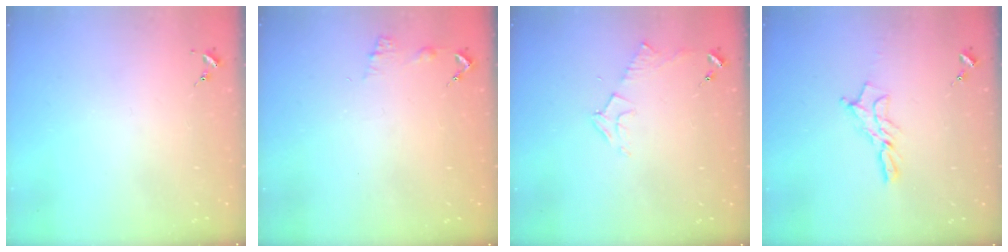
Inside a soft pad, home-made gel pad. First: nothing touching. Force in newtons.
{"total": 6.7, "press": 6.7, "slide": 0.5}
{"total": 6.2, "press": 6.2, "slide": 0.7}
{"total": 10.3, "press": 10.3, "slide": 0.7}